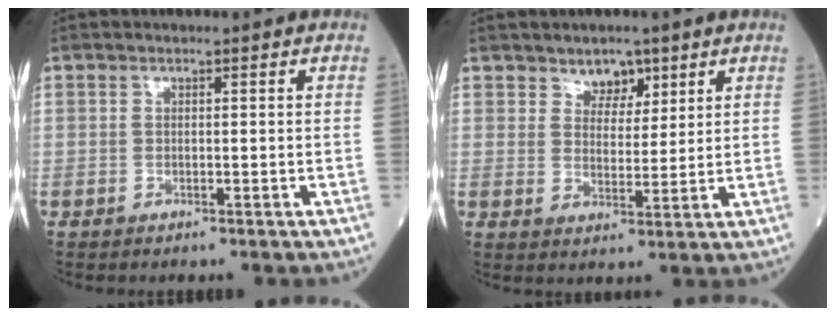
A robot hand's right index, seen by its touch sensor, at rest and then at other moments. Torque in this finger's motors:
{"motor_torque": [0.13, 0.07, 0.00, 0.00]}